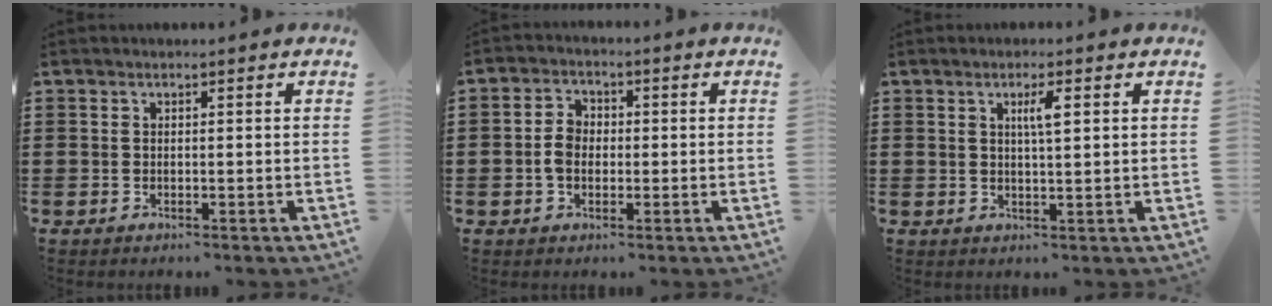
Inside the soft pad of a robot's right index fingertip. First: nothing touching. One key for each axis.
{"total": 3.8, "fx": -0.5, "fy": 2.6, "fz": 2.7, "tx": -0.071, "ty": 0.002, "tz": -0.014}
{"total": 3.0, "fx": 1.0, "fy": 0.5, "fz": 2.8, "tx": -0.056, "ty": 0.004, "tz": 0.014}